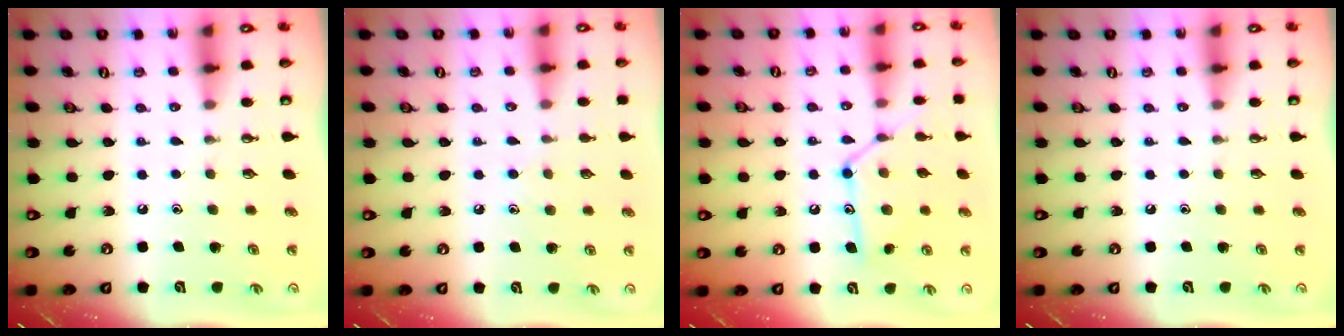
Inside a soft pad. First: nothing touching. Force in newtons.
{"total": 7.7, "press": 7.7, "slide": 0.7}
{"total": 13.8, "press": 13.8, "slide": 0.7}
{"total": 0.0}